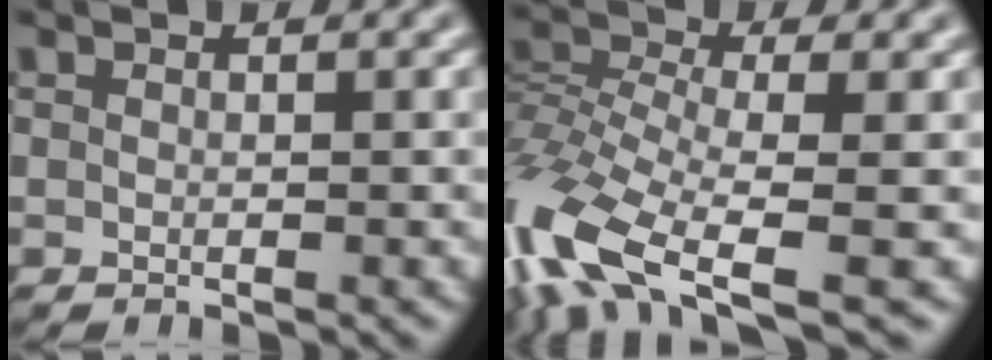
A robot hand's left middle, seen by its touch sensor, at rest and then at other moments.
{"total": 10.7, "force": [-5.4, 4.1, 8.2], "torque": [-0.174, -0.005, -0.114]}